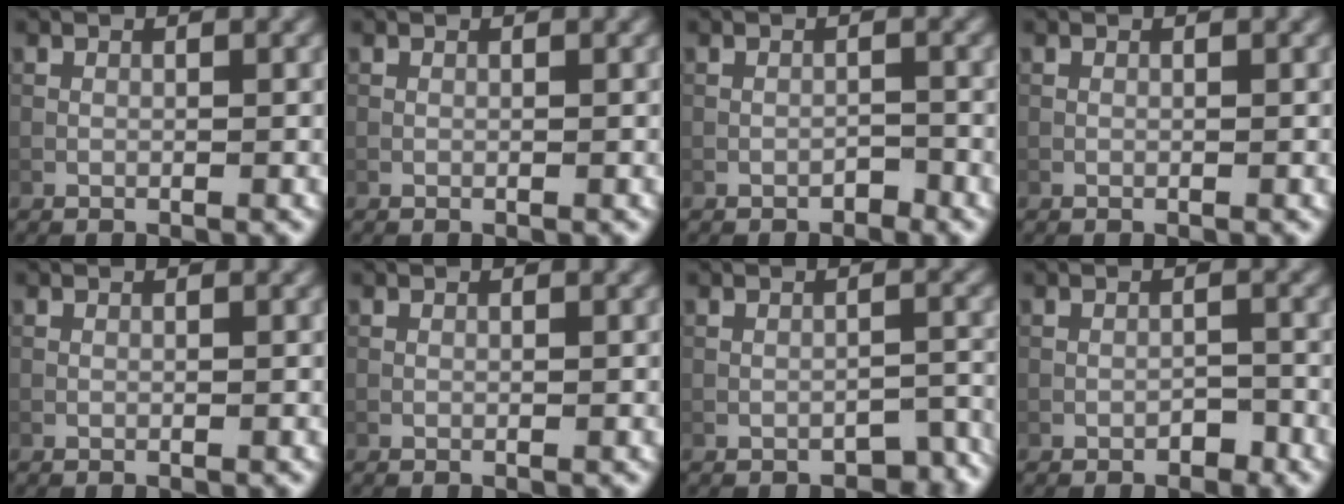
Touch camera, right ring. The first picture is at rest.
{"total": 0.0}
{"total": 0.9, "force": [-0.7, 0.4, 0.3], "torque": [-0.002, 0.002, -0.012]}
{"total": 0.0}
{"total": 0.0}
{"total": 0.0}
{"total": 2.5, "force": [-2.0, 1.1, 1.0], "torque": [-0.007, 0.000, -0.022]}
{"total": 1.2, "force": [-0.8, 0.6, 0.6], "torque": [-0.006, 0.003, -0.013]}